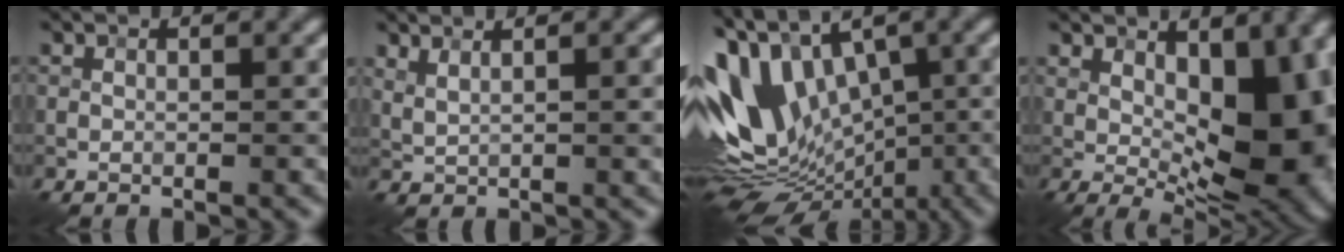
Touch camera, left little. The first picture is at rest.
{"total": 4.3, "force": [2.2, 1.6, 3.3], "torque": [-0.042, 0.012, 0.024]}
{"total": 14.2, "force": [0.5, 9.0, 11.0], "torque": [-0.203, 0.013, 0.014]}
{"total": 13.6, "force": [1.6, 5.9, 12.1], "torque": [-0.141, 0.012, 0.021]}